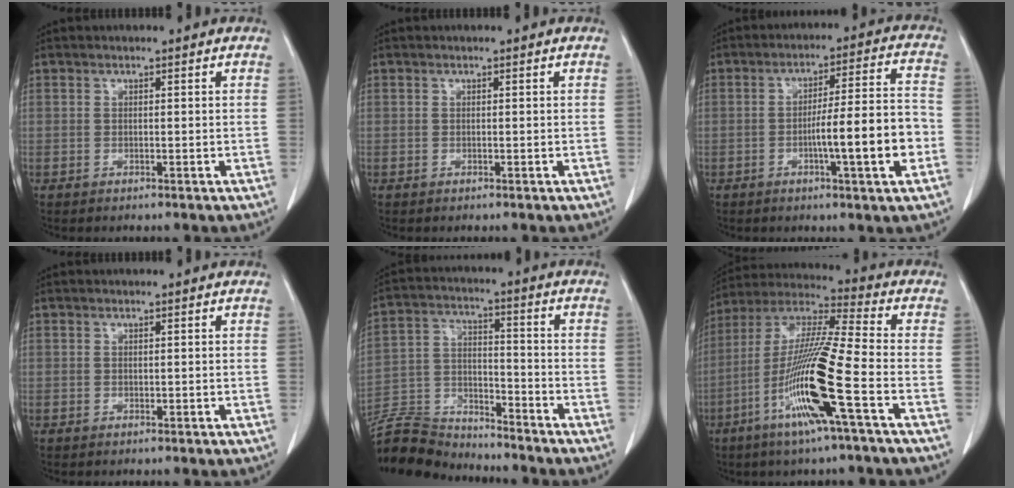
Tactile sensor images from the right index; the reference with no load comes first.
{"total": 0.0}
{"total": 11.6, "force": [-3.2, 0.2, 11.1], "torque": [-0.169, 0.008, -0.049]}
{"total": 0.0}
{"total": 11.6, "force": [-11.4, 1.9, 0.6], "torque": [-0.010, 0.025, -0.213]}
{"total": 16.6, "force": [-6.2, -0.6, 15.4], "torque": [-0.312, -0.017, -0.127]}